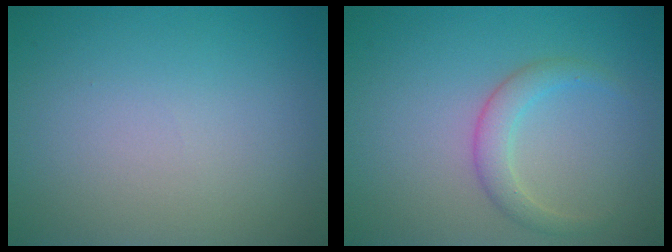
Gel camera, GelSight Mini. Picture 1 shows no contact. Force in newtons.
{"total": 2.3, "press": 2.3, "slide": 0.1}